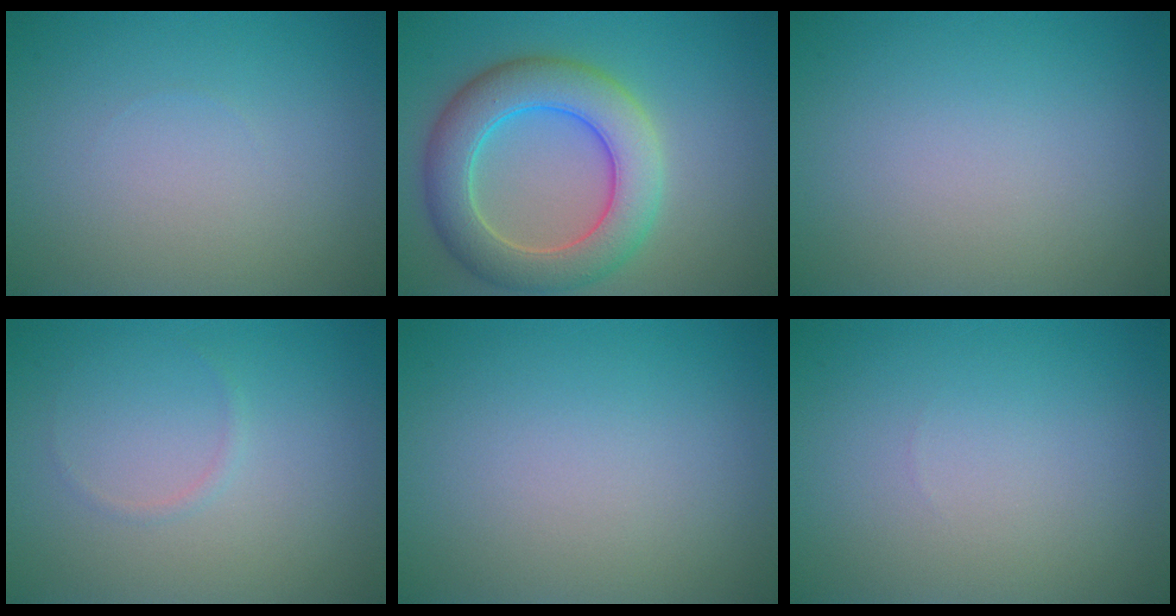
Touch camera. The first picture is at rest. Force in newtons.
{"total": 7.4, "press": 7.4, "slide": 0.5}
{"total": 0.0}
{"total": 0.5, "press": 0.5, "slide": 0.1}
{"total": 0.0}
{"total": 0.0}